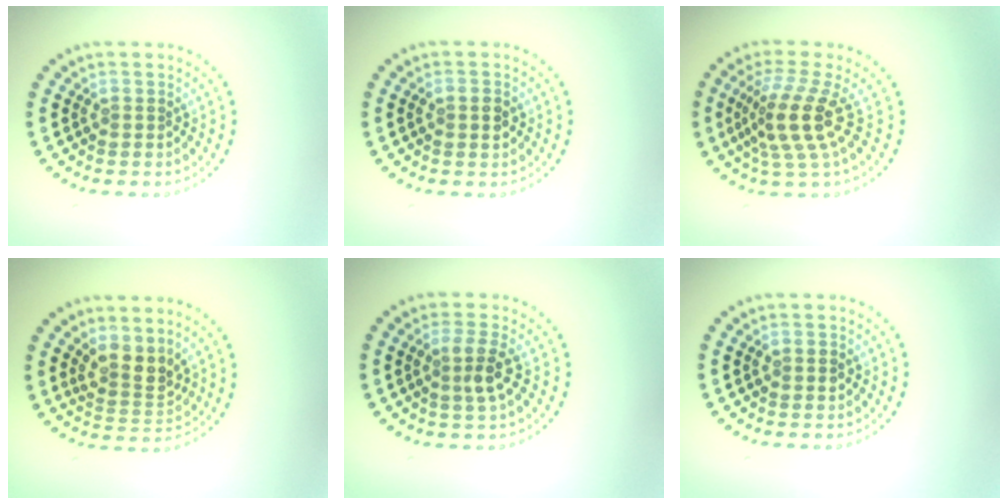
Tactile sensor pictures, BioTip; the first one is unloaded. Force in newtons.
{"total": 1.9, "press": 1.9, "slide": 0.2}
{"total": 4.1, "press": 3.0, "slide": 2.8}
{"total": 2.9, "press": 2.4, "slide": 1.6}
{"total": 2.6, "press": 2.4, "slide": 1.1}
{"total": 1.0, "press": 1.0, "slide": 0.1}